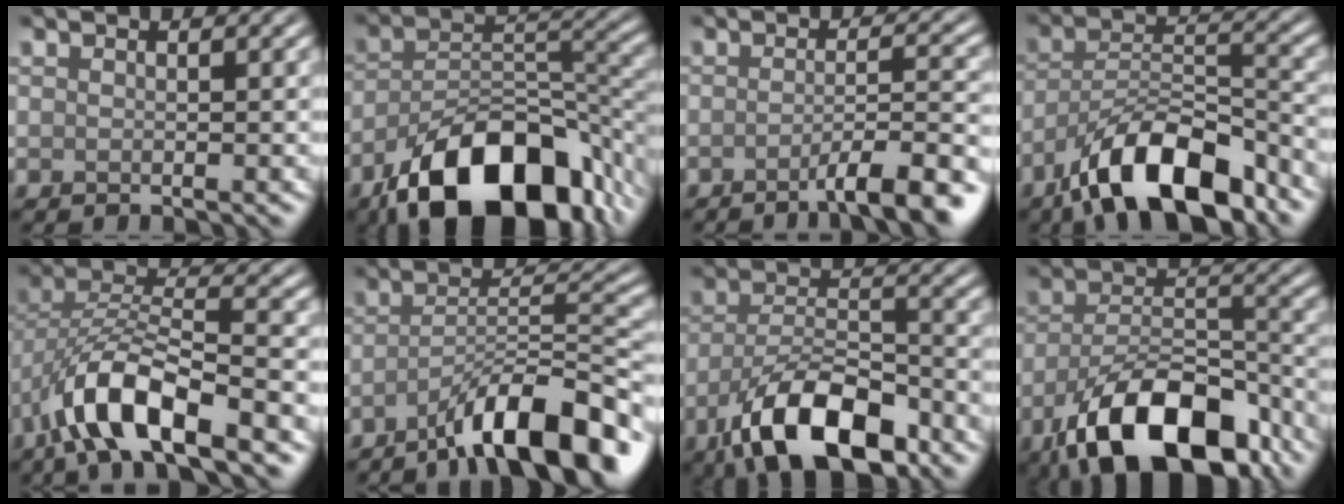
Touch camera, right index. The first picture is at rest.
{"total": 14.3, "force": [-9.2, 6.6, 8.7], "torque": [-0.141, -0.006, -0.158]}
{"total": 6.4, "force": [-3.6, 1.1, 5.2], "torque": [-0.062, 0.009, -0.059]}
{"total": 10.2, "force": [-6.9, 3.7, 6.6], "torque": [-0.107, 0.005, -0.130]}
{"total": 9.5, "force": [-5.6, 2.8, 7.1], "torque": [-0.133, 0.011, -0.108]}
{"total": 10.0, "force": [-6.6, 2.2, 7.2], "torque": [-0.109, 0.011, -0.113]}
{"total": 9.6, "force": [-5.7, 3.9, 6.6], "torque": [-0.118, 0.001, -0.103]}
{"total": 12.5, "force": [-7.7, 5.7, 8.1], "torque": [-0.145, -0.018, -0.130]}